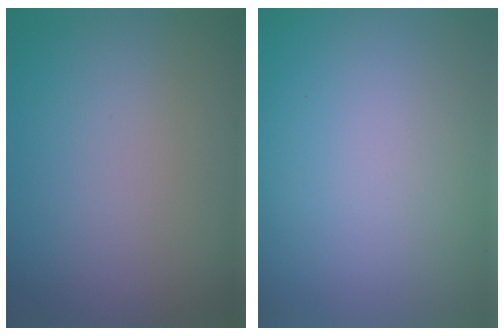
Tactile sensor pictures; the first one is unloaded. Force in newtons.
{"total": 0.0}